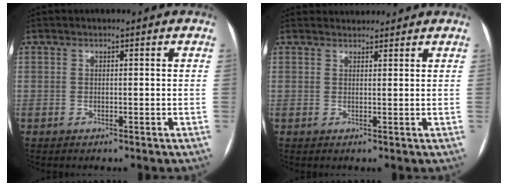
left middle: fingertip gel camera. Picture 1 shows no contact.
{"total": 3.0, "force": [2.9, 0.8, 0.0], "torque": [-0.002, 0.022, 0.042]}